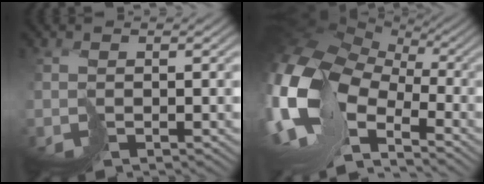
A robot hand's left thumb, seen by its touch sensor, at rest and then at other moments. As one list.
[{"total": 18.0, "force": [-3.0, 12.0, 13.1], "torque": [-0.326, -0.030, -0.039]}]